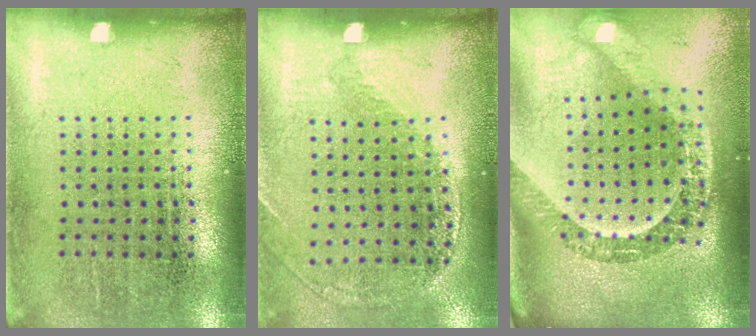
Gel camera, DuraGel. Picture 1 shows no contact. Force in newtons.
{"total": 1.2, "press": 1.1, "slide": 0.4}
{"total": 3.5, "press": 2.5, "slide": 2.4}